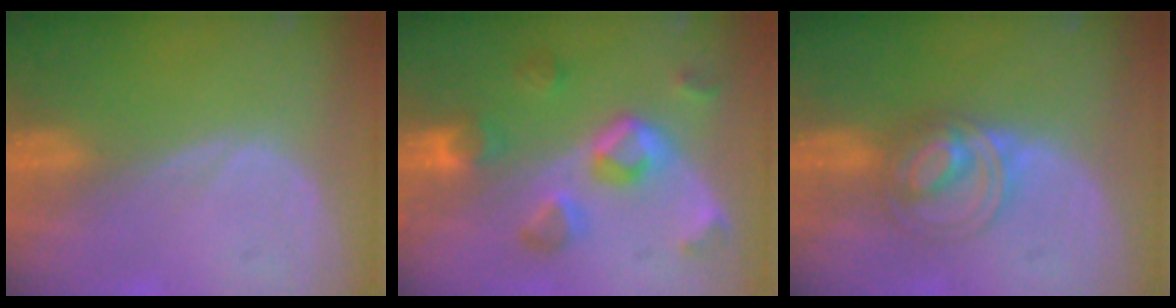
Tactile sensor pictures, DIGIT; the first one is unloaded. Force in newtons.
{"total": 7.4, "press": 7.4, "slide": 0.4}
{"total": 5.8, "press": 5.6, "slide": 1.6}